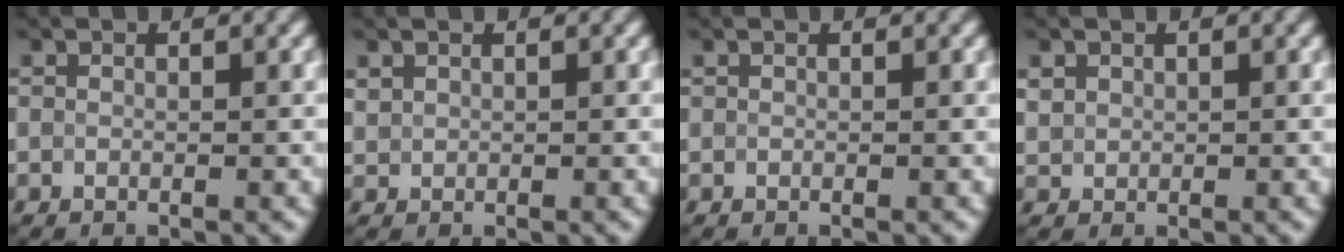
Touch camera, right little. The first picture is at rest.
{"total": 0.7, "force": [0.5, 0.5, 0.1], "torque": [-0.003, -0.001, 0.015]}
{"total": 0.0}
{"total": 1.0, "force": [0.5, 0.8, 0.2], "torque": [-0.002, -0.002, 0.014]}